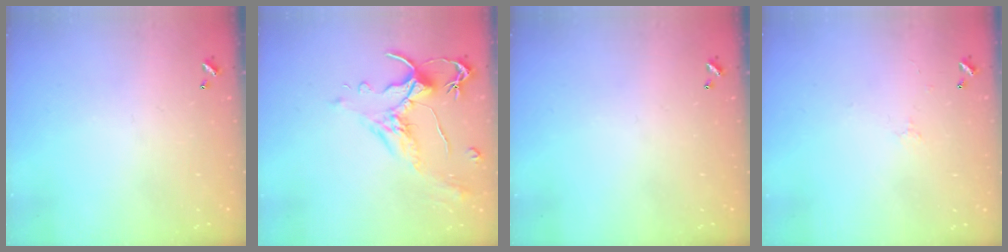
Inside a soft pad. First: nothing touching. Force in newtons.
{"total": 1.5, "press": 1.0, "slide": 1.1}
{"total": 0.0}
{"total": 0.7, "press": 0.2, "slide": 0.6}